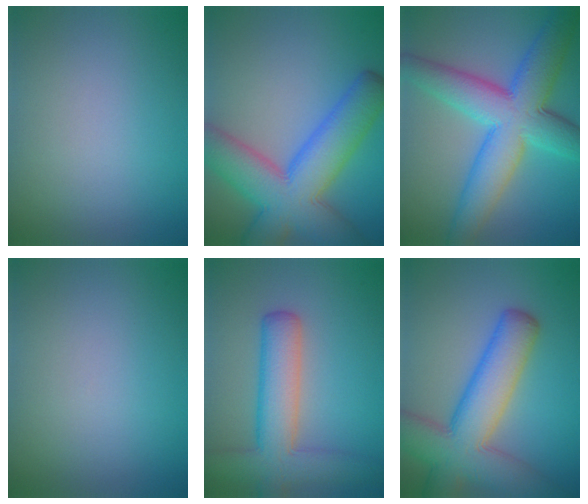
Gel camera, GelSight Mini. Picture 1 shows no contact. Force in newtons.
{"total": 10.8, "press": 10.8, "slide": 0.5}
{"total": 10.5, "press": 10.5, "slide": 0.2}
{"total": 0.0}
{"total": 7.2, "press": 7.2, "slide": 0.4}
{"total": 10.0, "press": 10.0, "slide": 0.7}